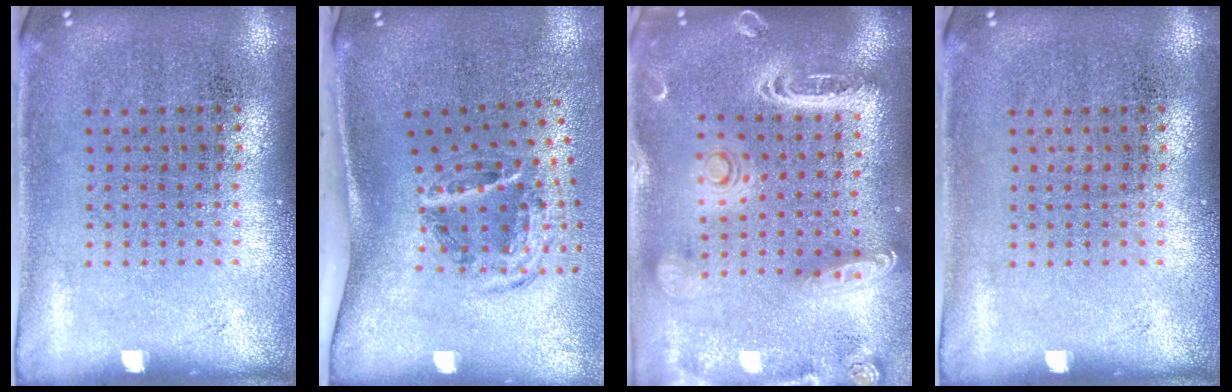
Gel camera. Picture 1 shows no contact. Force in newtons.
{"total": 2.0, "press": 1.3, "slide": 1.5}
{"total": 2.8, "press": 2.4, "slide": 1.4}
{"total": 0.0}